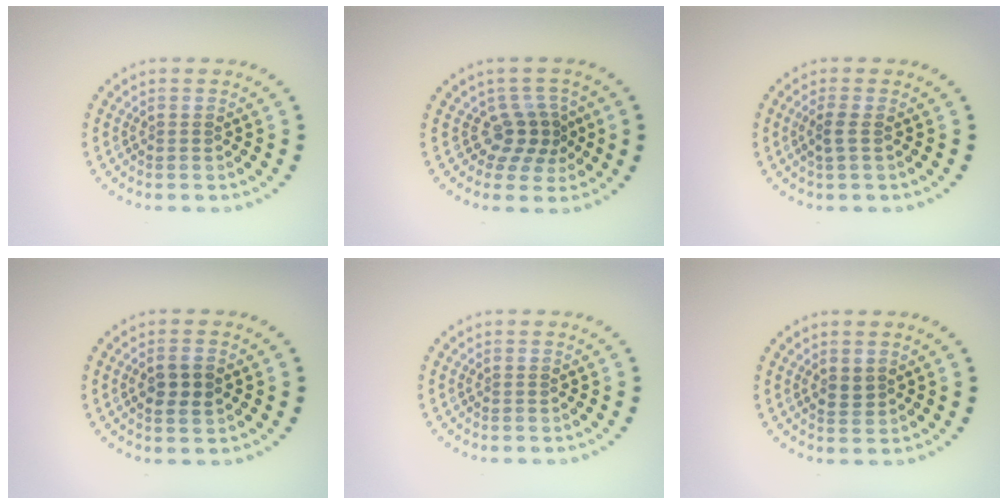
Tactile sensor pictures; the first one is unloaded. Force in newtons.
{"total": 2.9, "press": 2.2, "slide": 1.9}
{"total": 1.5, "press": 1.2, "slide": 0.8}
{"total": 2.3, "press": 2.3, "slide": 0.4}
{"total": 0.0}
{"total": 1.4, "press": 1.3, "slide": 0.4}